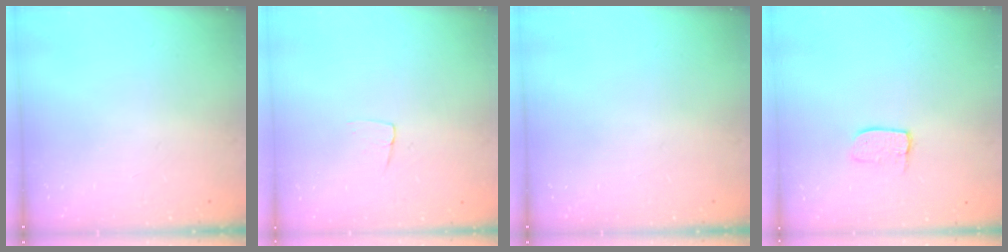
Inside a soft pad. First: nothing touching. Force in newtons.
{"total": 3.4, "press": 3.4, "slide": 0.2}
{"total": 0.0}
{"total": 6.0, "press": 6.0, "slide": 0.3}